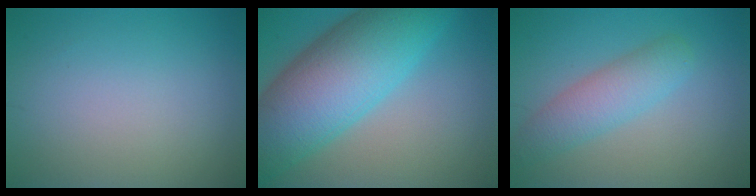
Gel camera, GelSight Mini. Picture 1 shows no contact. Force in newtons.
{"total": 12.5, "press": 12.5, "slide": 0.3}
{"total": 3.8, "press": 3.8, "slide": 0.3}